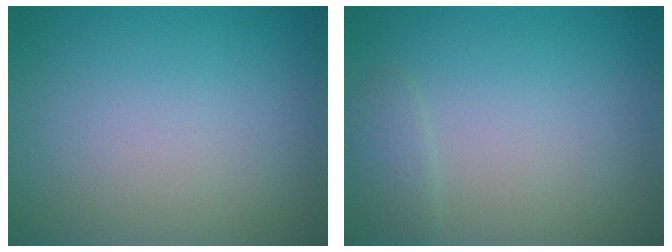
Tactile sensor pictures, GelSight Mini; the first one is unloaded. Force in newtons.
{"total": 1.0, "press": 1.0, "slide": 0.2}